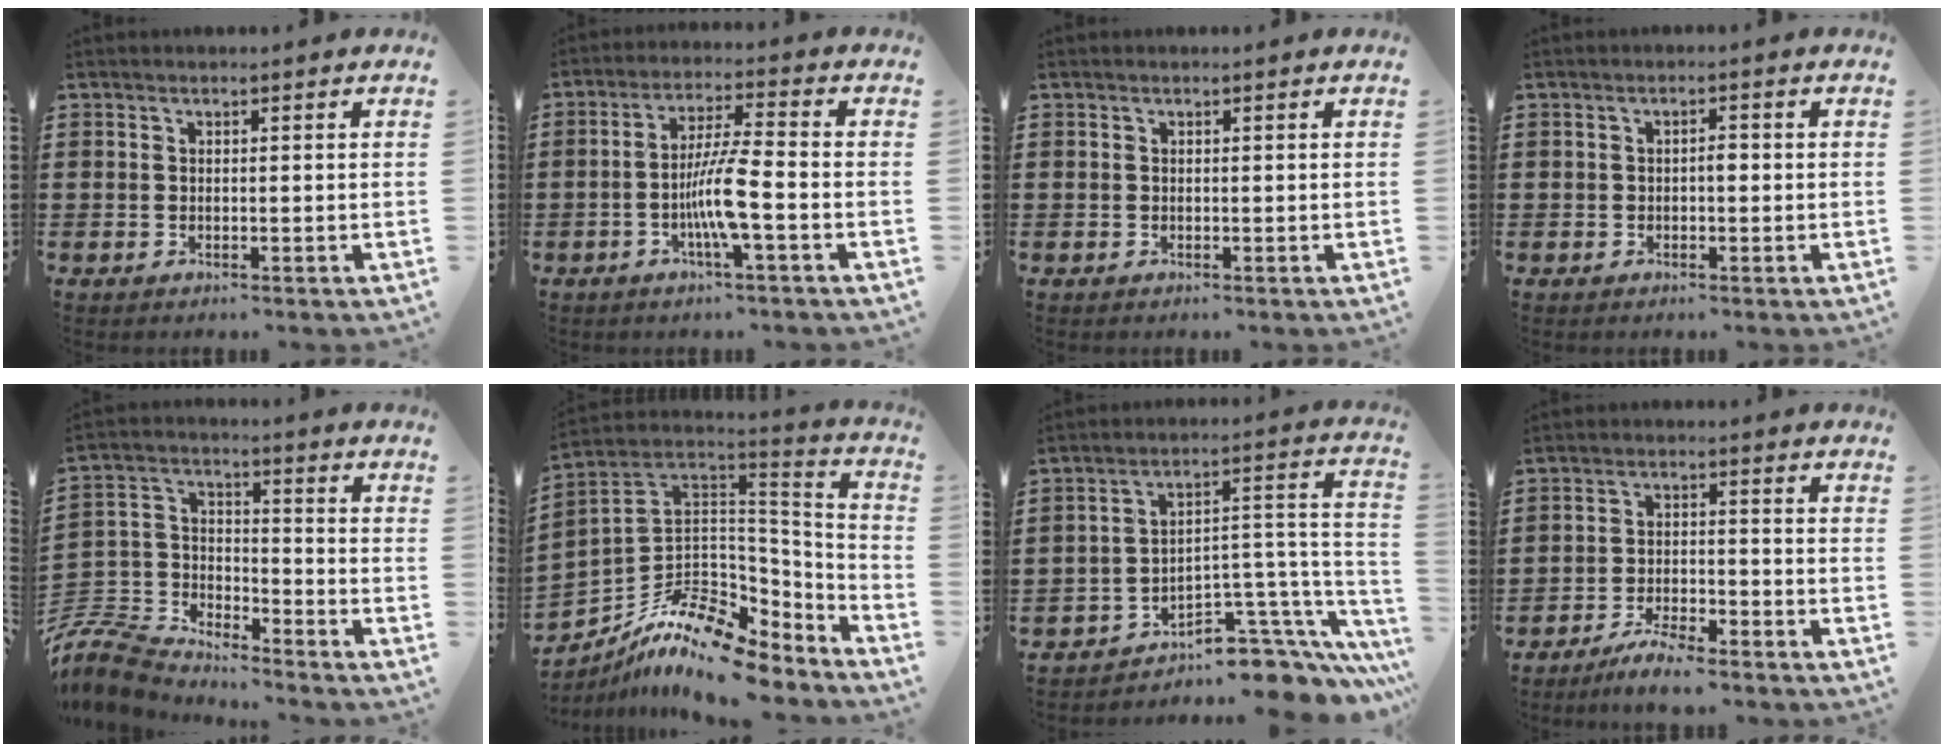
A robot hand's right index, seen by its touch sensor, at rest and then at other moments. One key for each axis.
{"total": 7.6, "fx": -2.4, "fy": 0.5, "fz": 7.2, "tx": -0.144, "ty": -0.011, "tz": -0.050}
{"total": 0.0}
{"total": 1.4, "fx": -0.3, "fy": 0.6, "fz": 1.3, "tx": -0.024, "ty": 0.001, "tz": -0.006}
{"total": 7.2, "fx": -6.9, "fy": 1.7, "fz": 1.2, "tx": -0.063, "ty": -0.006, "tz": -0.149}
{"total": 11.9, "fx": -8.3, "fy": 5.0, "fz": 6.9, "tx": -0.140, "ty": 0.010, "tz": -0.151}
{"total": 7.2, "fx": -5.6, "fy": 3.1, "fz": 3.2, "tx": -0.049, "ty": 0.006, "tz": -0.103}
{"total": 4.5, "fx": -4.3, "fy": 0.2, "fz": 1.6, "tx": -0.035, "ty": 0.001, "tz": -0.085}